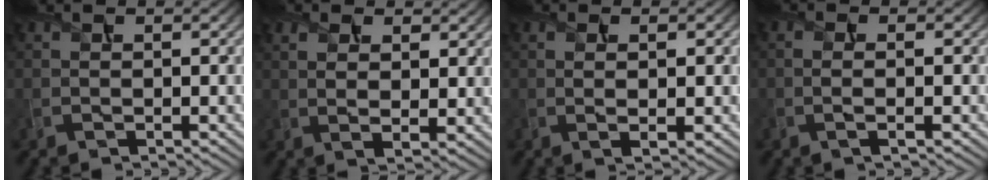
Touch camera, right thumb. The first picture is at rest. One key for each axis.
{"total": 4.7, "fx": 2.1, "fy": 2.3, "fz": 3.5, "tx": -0.071, "ty": -0.007, "tz": 0.040}
{"total": 2.9, "fx": 0.1, "fy": 0.7, "fz": 2.8, "tx": -0.051, "ty": -0.002, "tz": 0.005}
{"total": 1.9, "fx": -0.4, "fy": 0.4, "fz": 1.8, "tx": -0.035, "ty": -0.001, "tz": -0.013}